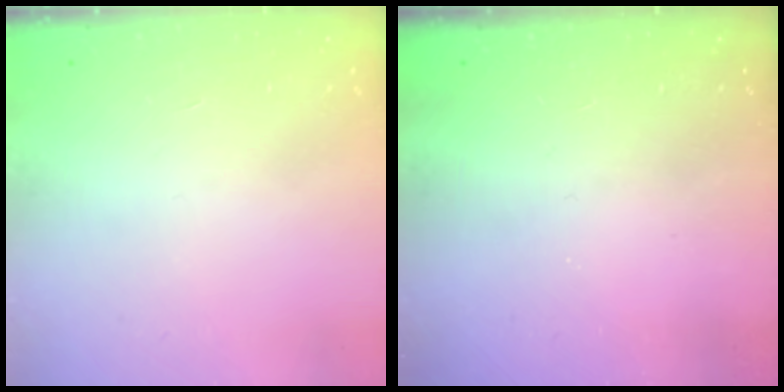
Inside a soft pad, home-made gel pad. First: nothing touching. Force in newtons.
{"total": 0.0}